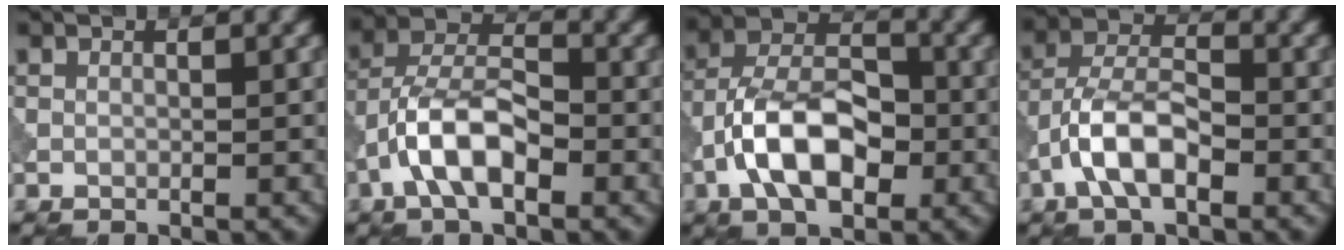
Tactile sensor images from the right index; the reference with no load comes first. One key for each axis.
{"total": 6.2, "fx": -2.7, "fy": 2.8, "fz": 4.8, "tx": -0.090, "ty": 0.012, "tz": -0.055}
{"total": 8.1, "fx": -2.8, "fy": 4.4, "fz": 6.2, "tx": -0.112, "ty": 0.013, "tz": -0.059}
{"total": 5.5, "fx": -2.4, "fy": 2.5, "fz": 4.3, "tx": -0.082, "ty": 0.012, "tz": -0.053}